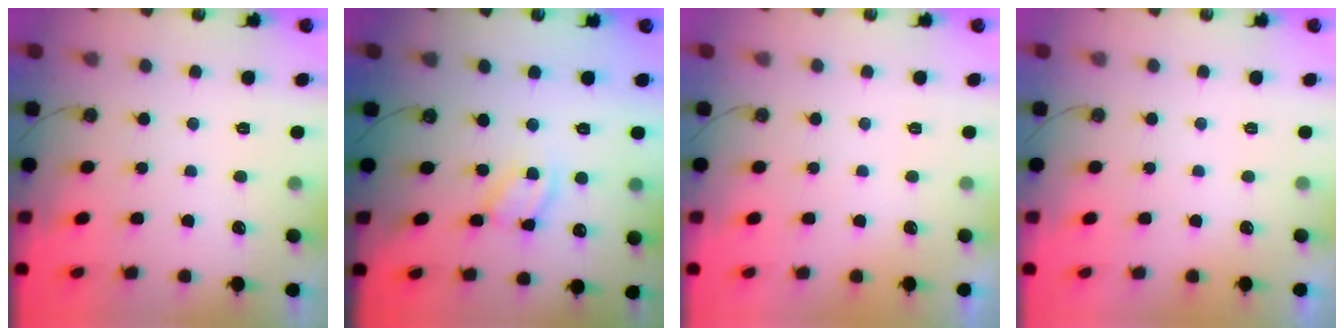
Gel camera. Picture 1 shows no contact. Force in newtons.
{"total": 7.2, "press": 7.2, "slide": 0.5}
{"total": 0.0}
{"total": 0.0}